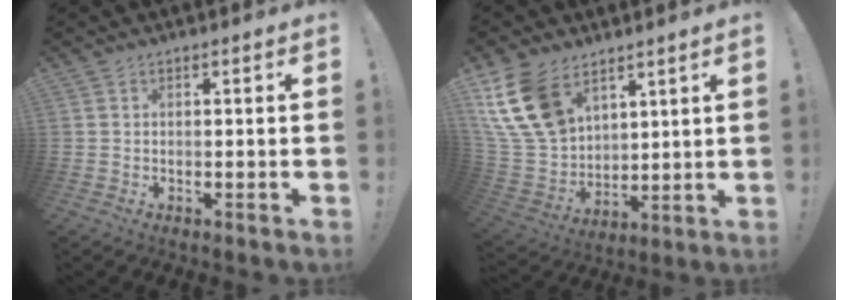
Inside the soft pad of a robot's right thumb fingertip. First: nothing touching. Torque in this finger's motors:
{"motor_torque": [0.29, 0.45, 0.75, 0.61, 0.11]}